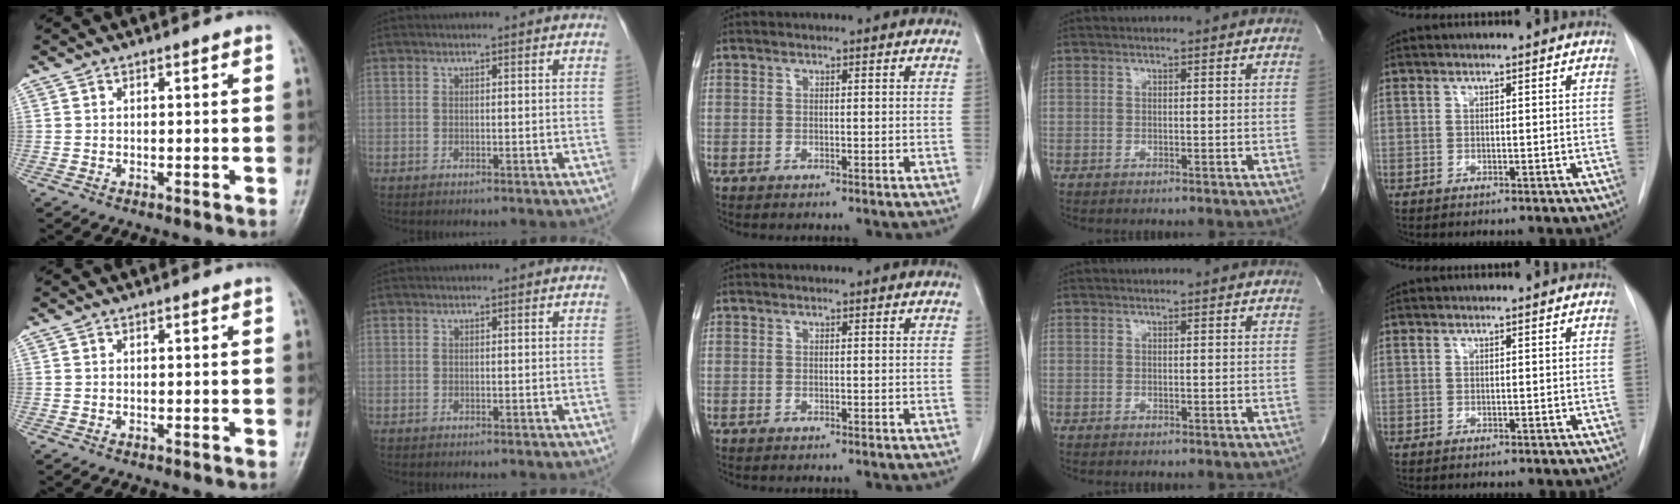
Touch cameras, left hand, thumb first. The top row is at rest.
{}